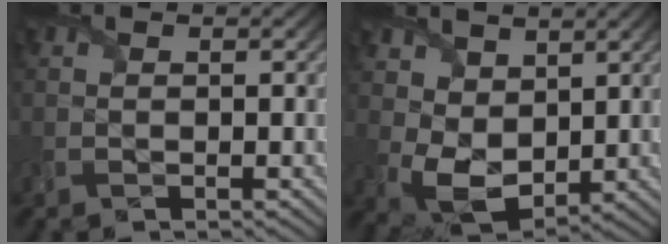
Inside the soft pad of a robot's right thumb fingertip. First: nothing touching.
{"total": 7.1, "force": [2.4, 5.1, 4.3], "torque": [-0.113, -0.015, 0.046]}